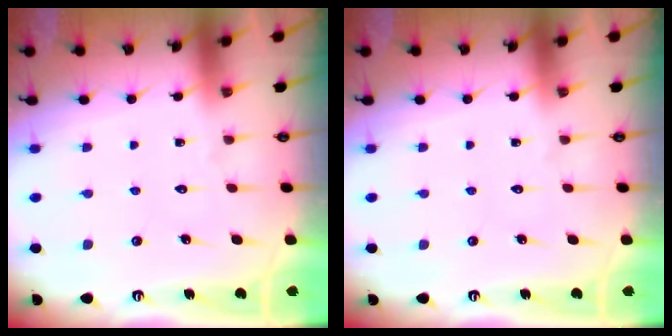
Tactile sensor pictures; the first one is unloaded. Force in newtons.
{"total": 0.0}